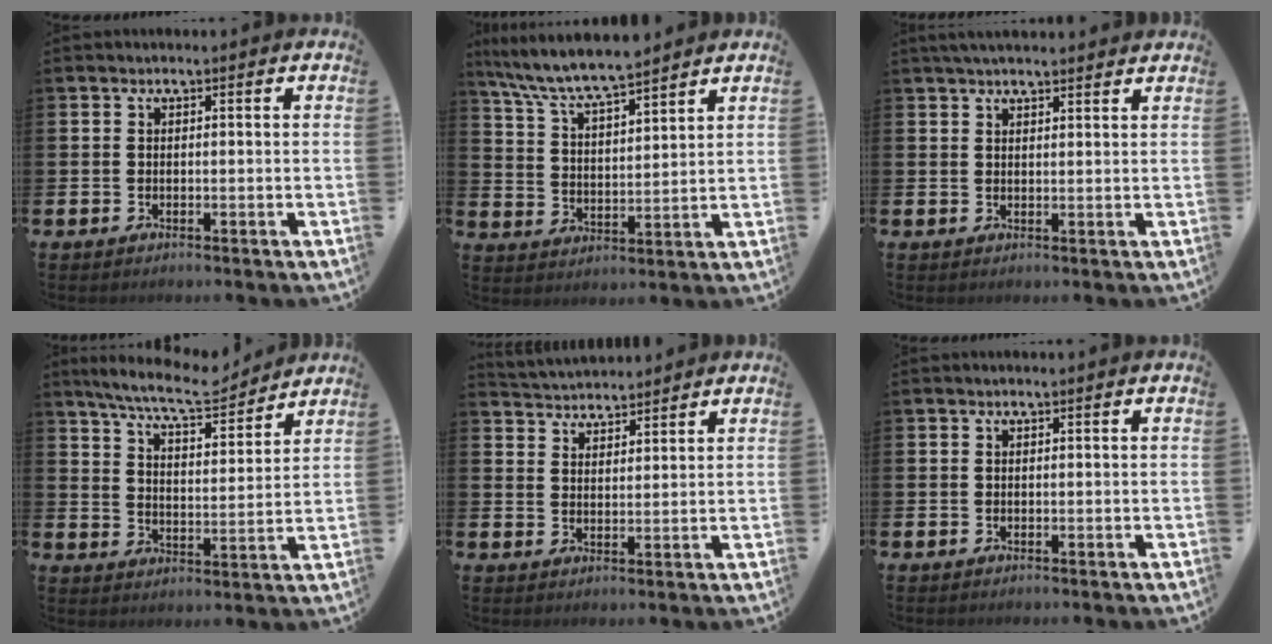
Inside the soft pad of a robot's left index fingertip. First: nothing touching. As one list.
[{"total": 7.6, "force": [7.2, 0.6, 2.3], "torque": [-0.074, -0.043, 0.128]}, {"total": 3.0, "force": [2.9, 0.4, 0.8], "torque": [-0.020, -0.006, 0.053]}, {"total": 8.4, "force": [7.8, 1.2, 3.0], "torque": [-0.081, -0.044, 0.137]}, {"total": 4.0, "force": [3.9, 0.6, -0.4], "torque": [-0.003, -0.023, 0.070]}, {"total": 0.0}]